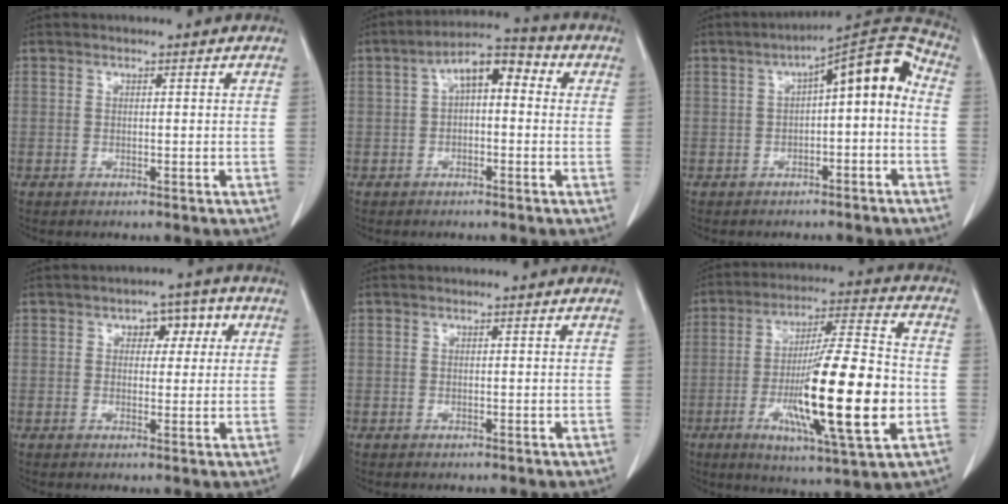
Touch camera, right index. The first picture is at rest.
{"total": 8.3, "force": [1.5, 3.8, 7.3], "torque": [-0.119, 0.047, 0.017]}
{"total": 10.8, "force": [-0.1, 2.9, 10.4], "torque": [-0.147, 0.046, -0.002]}
{"total": 5.0, "force": [1.6, 2.9, 3.7], "torque": [-0.040, 0.022, 0.021]}
{"total": 0.0}
{"total": 20.6, "force": [-4.5, 1.8, 20.1], "torque": [-0.343, -0.017, -0.071]}